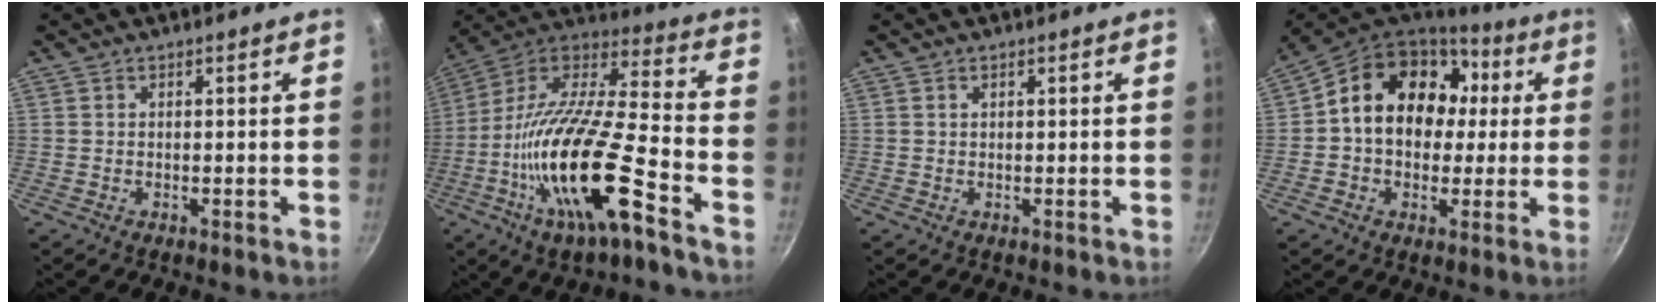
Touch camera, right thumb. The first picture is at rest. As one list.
[{"total": 24.0, "force": [-10.1, 6.4, 20.8], "torque": [-0.364, 0.039, -0.198]}, {"total": 0.5, "force": [0.3, 0.3, 0.3], "torque": [-0.005, 0.002, 0.005]}, {"total": 18.7, "force": [2.7, 14.4, 11.7], "torque": [-0.159, 0.037, 0.034]}]